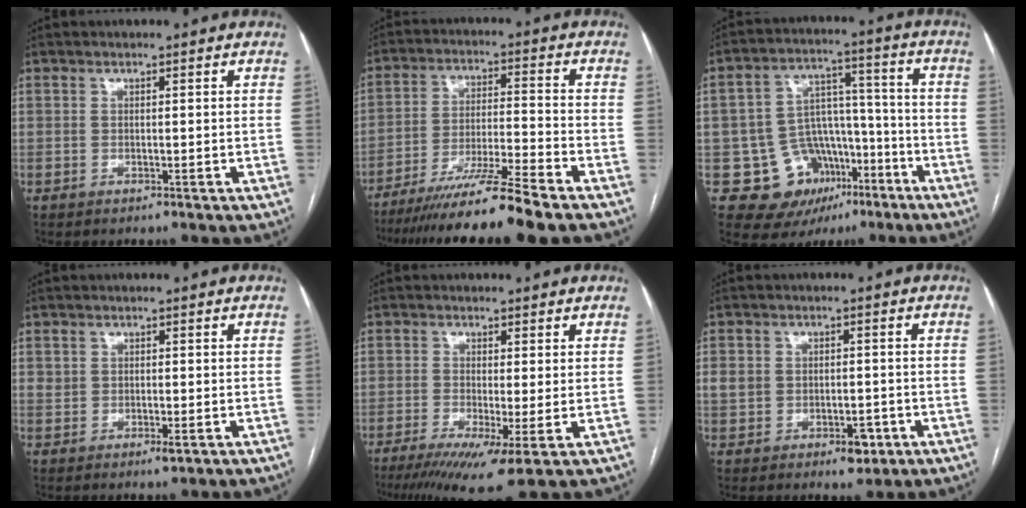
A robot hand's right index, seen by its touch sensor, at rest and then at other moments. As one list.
[{"total": 12.9, "force": [-10.4, -2.0, 7.4], "torque": [-0.116, -0.027, -0.177]}, {"total": 13.1, "force": [-5.7, 10.6, 5.3], "torque": [-0.081, 0.049, -0.071]}, {"total": 1.9, "force": [-0.3, 1.1, 1.5], "torque": [-0.021, -0.001, -0.002]}, {"total": 8.6, "force": [-4.3, 0.5, 7.5], "torque": [-0.116, -0.022, -0.071]}, {"total": 6.2, "force": [-1.7, 4.5, 4.0], "torque": [-0.055, 0.015, -0.012]}]